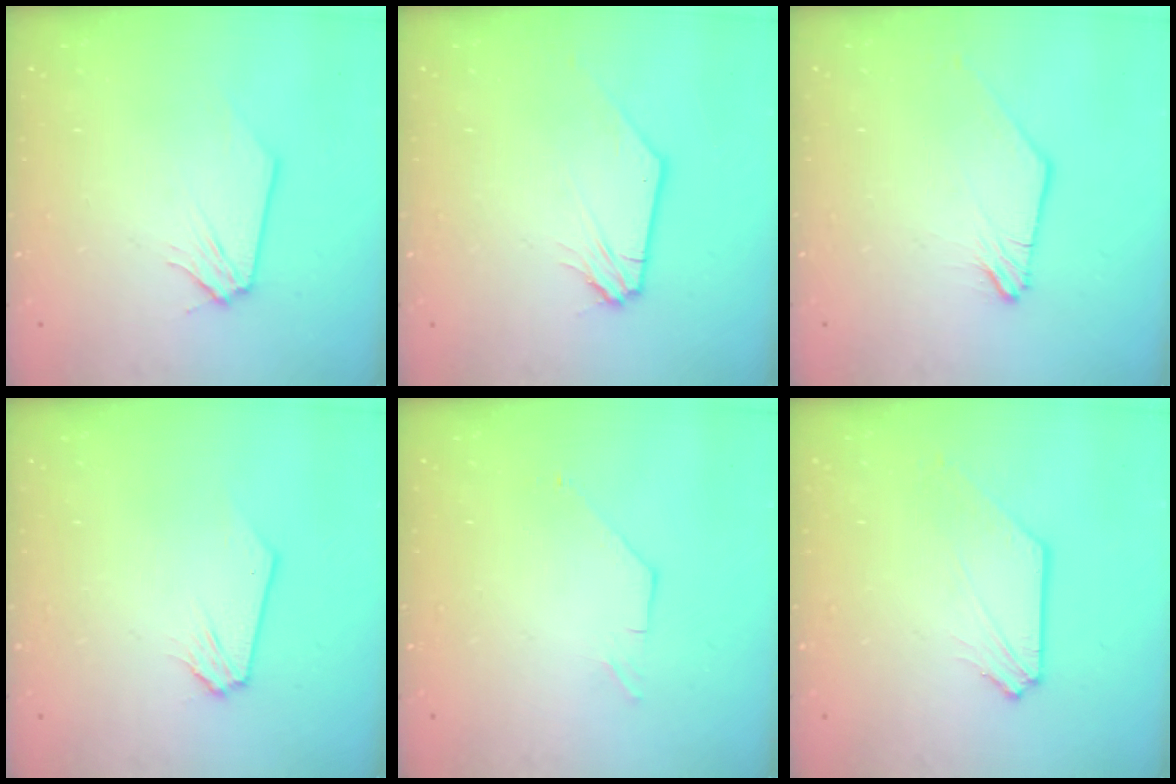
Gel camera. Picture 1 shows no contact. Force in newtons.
{"total": 1.1, "press": 1.1, "slide": 0.1}
{"total": 0.0}
{"total": 0.0}
{"total": 0.7, "press": 0.7, "slide": 0.2}
{"total": 1.0, "press": 1.0, "slide": 0.1}